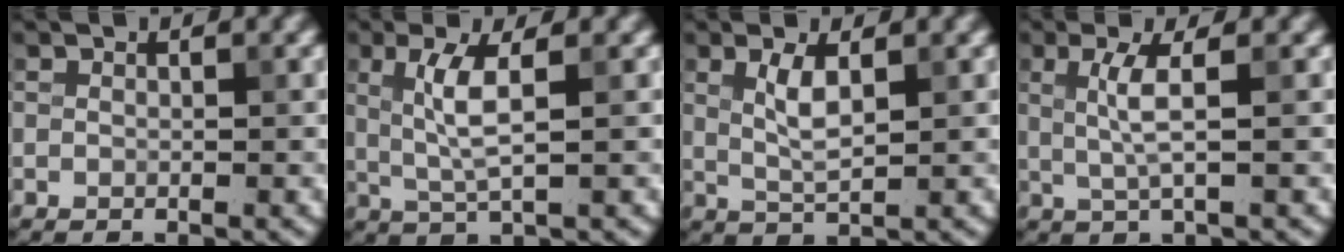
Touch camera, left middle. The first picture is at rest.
{"total": 3.4, "force": [0.7, 0.6, 3.3], "torque": [-0.075, 0.000, 0.016]}
{"total": 2.7, "force": [0.8, 0.8, 2.4], "torque": [-0.051, 0.001, 0.017]}
{"total": 2.8, "force": [0.5, 0.5, 2.7], "torque": [-0.059, -0.002, 0.010]}